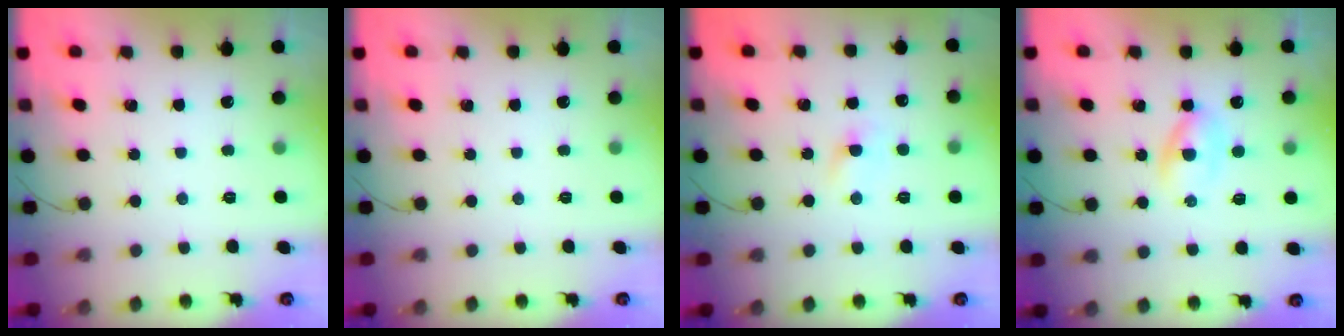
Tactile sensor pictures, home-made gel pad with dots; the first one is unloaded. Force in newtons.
{"total": 0.0}
{"total": 1.6, "press": 1.4, "slide": 0.8}
{"total": 4.0, "press": 3.7, "slide": 1.3}